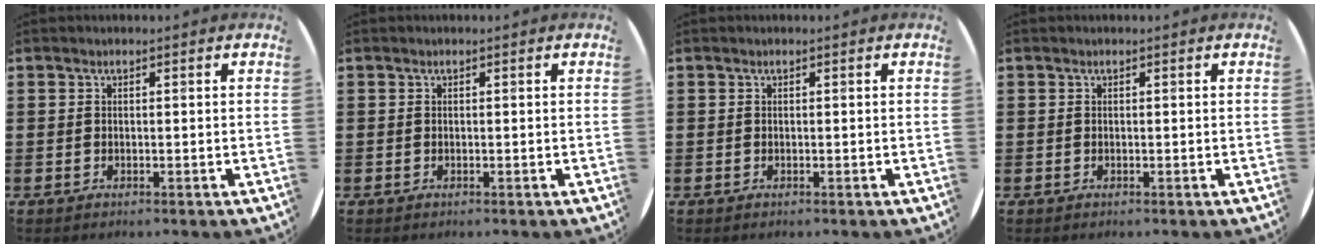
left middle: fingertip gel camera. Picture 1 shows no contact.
{"total": 0.0}
{"total": 0.0}
{"total": 0.0}